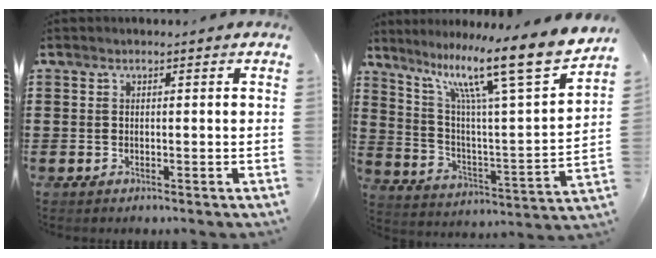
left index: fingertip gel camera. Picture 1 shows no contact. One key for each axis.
{"total": 15.4, "fx": 11.0, "fy": 1.2, "fz": 10.8, "tx": -0.206, "ty": -0.075, "tz": 0.169}